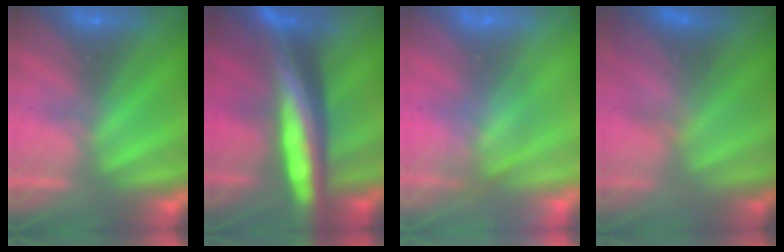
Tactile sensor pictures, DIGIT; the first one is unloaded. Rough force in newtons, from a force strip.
{"total": 7.3}
{"total": 3.0}
{"total": 4.4}